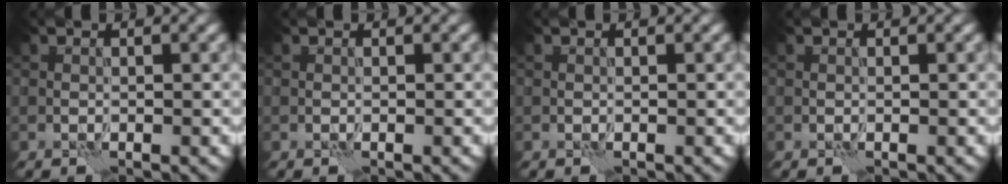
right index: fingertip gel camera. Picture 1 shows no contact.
{"total": 0.0}
{"total": 0.0}
{"total": 0.0}